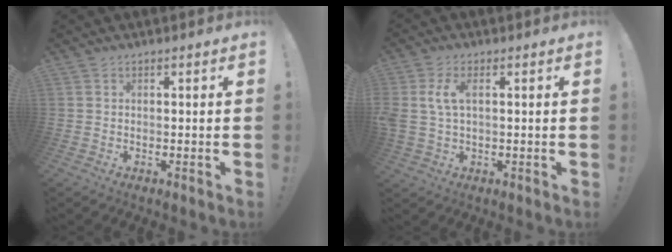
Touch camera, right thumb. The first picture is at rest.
{"total": 6.5, "force": [1.4, 3.3, 5.4], "torque": [-0.106, -0.001, 0.024]}